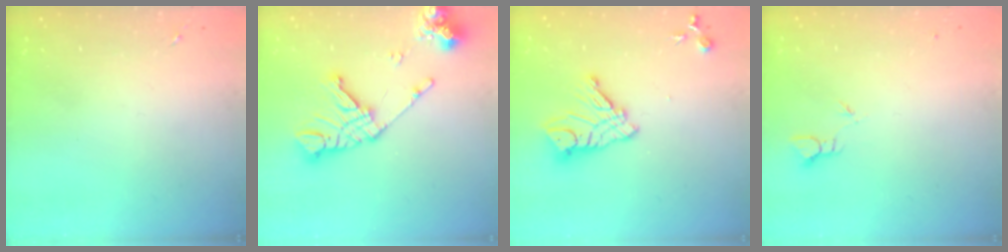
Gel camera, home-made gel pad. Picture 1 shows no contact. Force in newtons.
{"total": 16.6, "press": 16.5, "slide": 2.0}
{"total": 12.8, "press": 12.7, "slide": 1.0}
{"total": 1.9, "press": 1.9, "slide": 0.1}